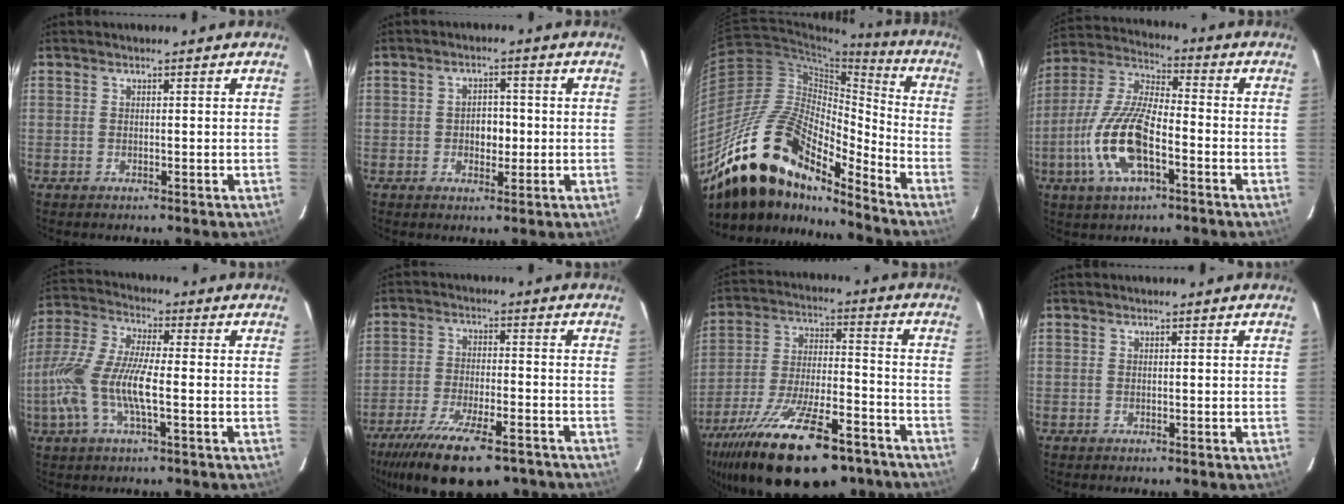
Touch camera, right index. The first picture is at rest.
{"total": 3.7, "force": [-0.5, 2.8, 2.4], "torque": [-0.040, 0.009, -0.006]}
{"total": 22.2, "force": [-16.6, 8.1, 12.4], "torque": [-0.216, -0.002, -0.312]}
{"total": 15.4, "force": [-5.5, 5.6, 13.3], "torque": [-0.284, -0.006, -0.109]}
{"total": 13.6, "force": [-3.0, 3.4, 12.8], "torque": [-0.268, -0.004, -0.062]}
{"total": 17.9, "force": [-13.2, 5.4, 10.9], "torque": [-0.218, -0.046, -0.209]}
{"total": 26.6, "force": [-18.7, 9.3, 16.6], "torque": [-0.309, -0.045, -0.283]}
{"total": 0.0}